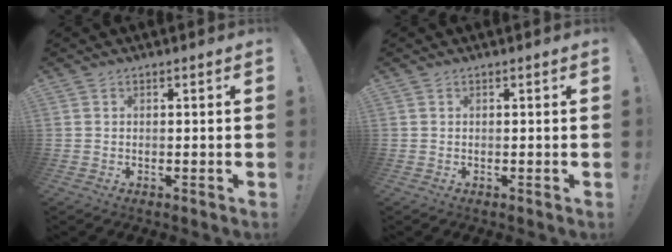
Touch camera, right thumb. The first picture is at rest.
{"total": 0.0}